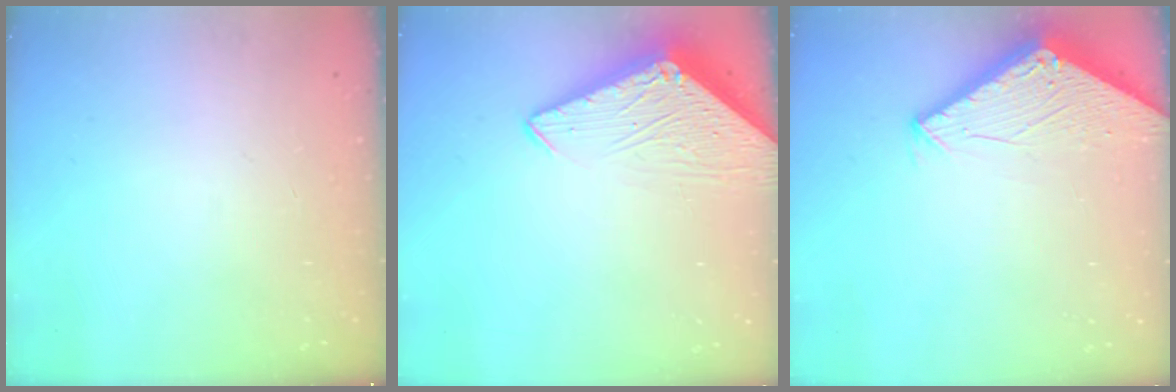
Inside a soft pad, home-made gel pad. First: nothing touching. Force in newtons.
{"total": 4.9, "press": 4.9, "slide": 0.5}
{"total": 2.8, "press": 2.8, "slide": 0.2}